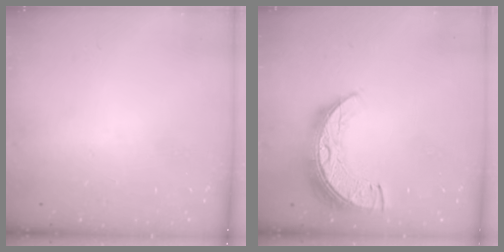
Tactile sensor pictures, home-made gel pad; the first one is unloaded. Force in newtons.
{"total": 12.3, "press": 12.3, "slide": 0.9}